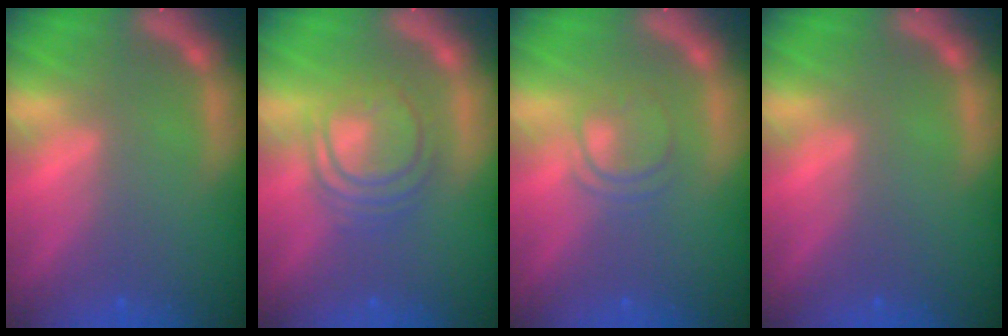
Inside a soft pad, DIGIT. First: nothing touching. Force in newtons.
{"total": 6.0}
{"total": 3.0}
{"total": 0.0}